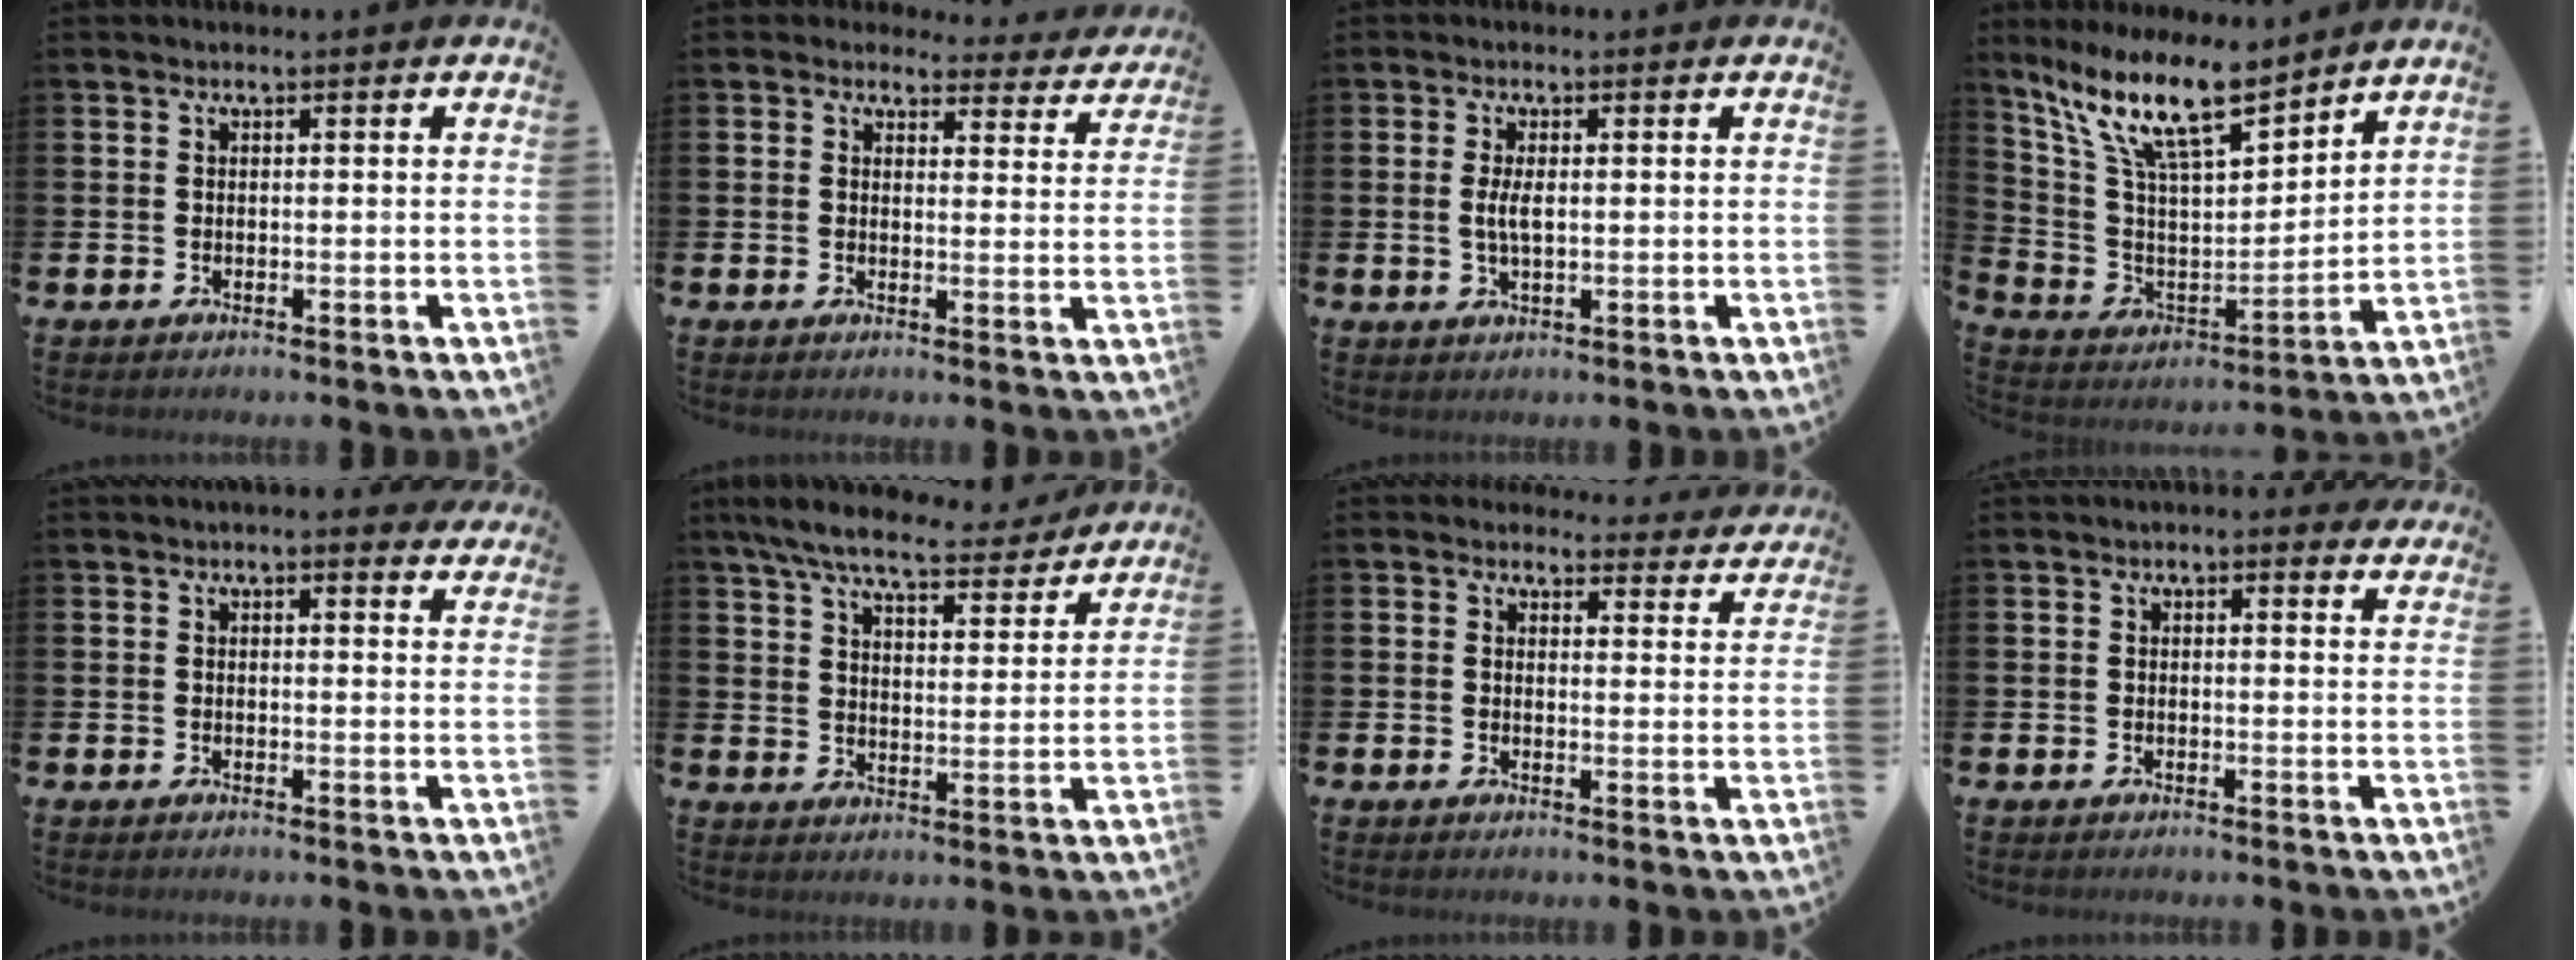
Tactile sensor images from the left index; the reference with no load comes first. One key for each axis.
{"total": 3.2, "fx": 2.9, "fy": 1.3, "fz": 0.2, "tx": 0.003, "ty": -0.025, "tz": 0.046}
{"total": 2.9, "fx": 0.2, "fy": 1.1, "fz": 2.6, "tx": -0.049, "ty": 0.003, "tz": 0.001}
{"total": 13.5, "fx": 10.8, "fy": 3.2, "fz": 7.4, "tx": -0.177, "ty": -0.057, "tz": 0.189}
{"total": 1.7, "fx": 1.7, "fy": 0.2, "fz": 0.2, "tx": -0.005, "ty": -0.005, "tz": 0.030}
{"total": 8.2, "fx": 7.4, "fy": 1.6, "fz": 3.2, "tx": -0.085, "ty": -0.038, "tz": 0.128}
{"total": 3.3, "fx": 3.1, "fy": 1.1, "fz": 0.0, "tx": 0.008, "ty": -0.026, "tz": 0.050}
{"total": 1.2, "fx": 1.1, "fy": 0.3, "fz": 0.3, "tx": 0.004, "ty": -0.002, "tz": 0.018}